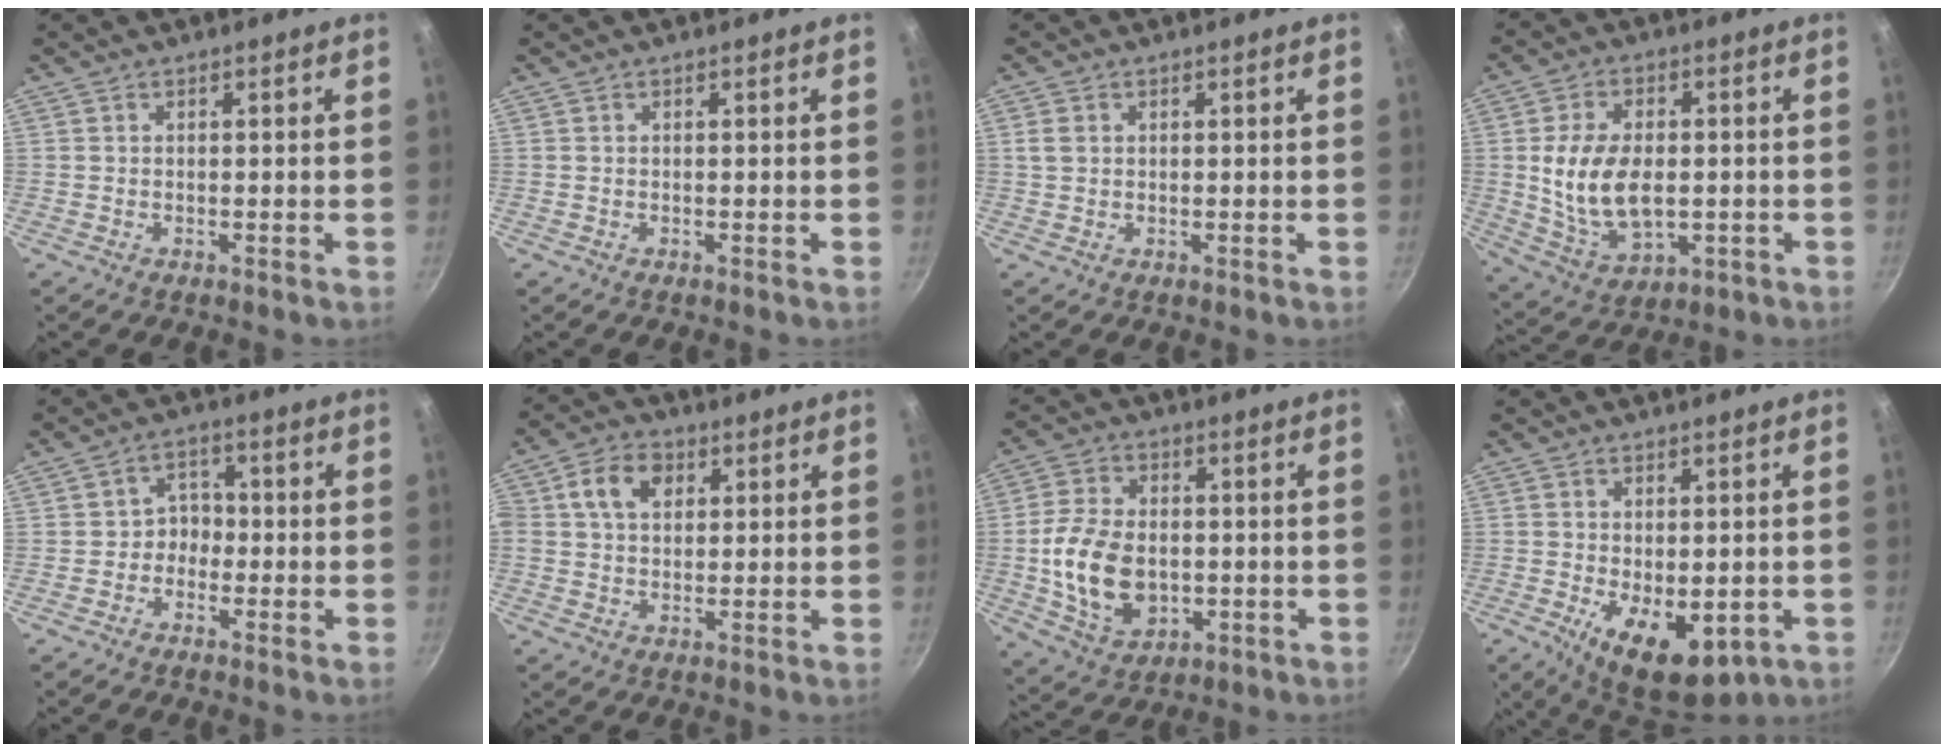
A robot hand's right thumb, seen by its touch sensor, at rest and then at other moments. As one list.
[{"total": 0.0}, {"total": 2.3, "force": [0.6, 1.8, 1.4], "torque": [-0.024, 0.005, 0.013]}, {"total": 14.1, "force": [-0.5, 8.8, 11.1], "torque": [-0.188, 0.000, 0.004]}, {"total": 3.8, "force": [-1.4, 3.2, 1.5], "torque": [0.007, 0.024, -0.031]}, {"total": 7.7, "force": [2.2, 5.8, 4.6], "torque": [-0.067, 0.008, 0.023]}, {"total": 14.1, "force": [-1.4, 9.7, 10.2], "torque": [-0.177, 0.003, -0.017]}, {"total": 11.7, "force": [-3.3, 6.0, 9.5], "torque": [-0.127, -0.012, -0.033]}]